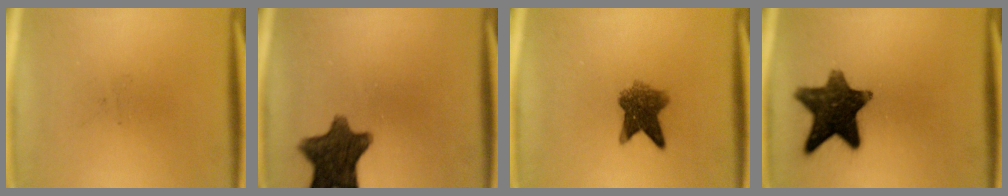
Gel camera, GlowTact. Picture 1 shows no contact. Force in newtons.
{"total": 11.1}
{"total": 6.4}
{"total": 12.6}